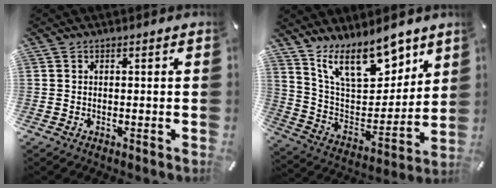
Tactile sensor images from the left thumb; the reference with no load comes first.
{"total": 18.3, "force": [12.9, 8.8, 9.4], "torque": [-0.161, -0.083, 0.232]}